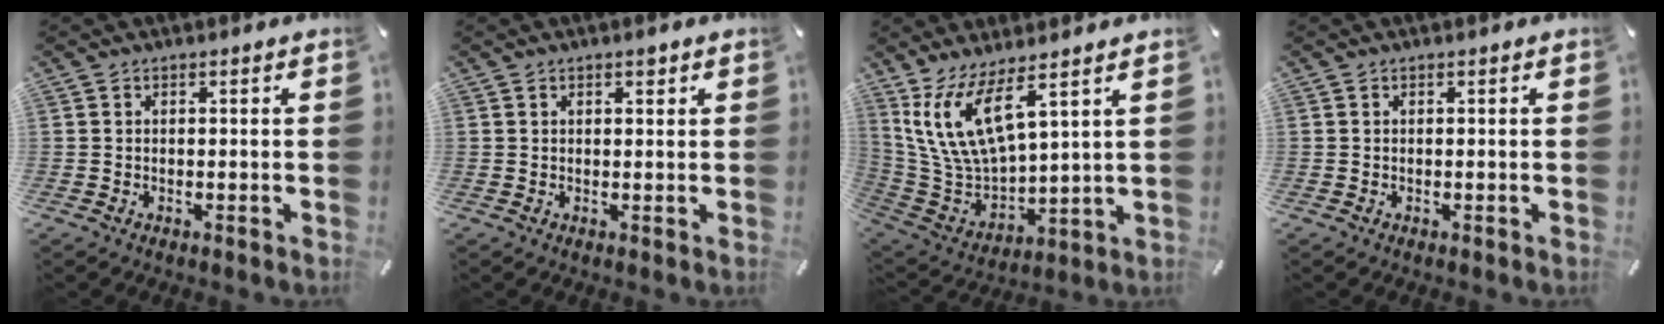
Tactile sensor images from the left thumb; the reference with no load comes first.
{"total": 1.4, "force": [0.8, 0.7, 1.0], "torque": [-0.020, 0.002, 0.012]}
{"total": 13.4, "force": [8.3, 5.2, 9.2], "torque": [-0.230, -0.047, 0.149]}
{"total": 0.0}